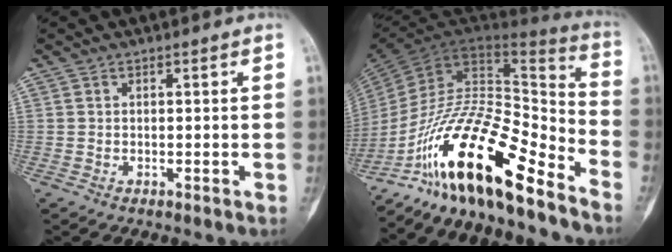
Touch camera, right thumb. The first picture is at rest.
{"total": 23.9, "force": [-16.1, 6.8, 16.3], "torque": [-0.300, 0.091, -0.283]}